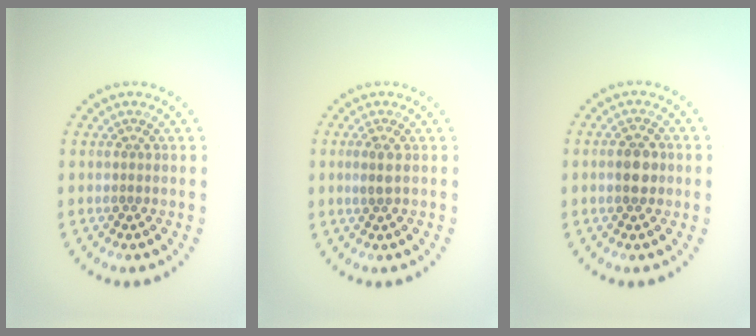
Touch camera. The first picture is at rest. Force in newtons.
{"total": 1.2, "press": 1.1, "slide": 0.5}
{"total": 2.3, "press": 2.2, "slide": 0.3}